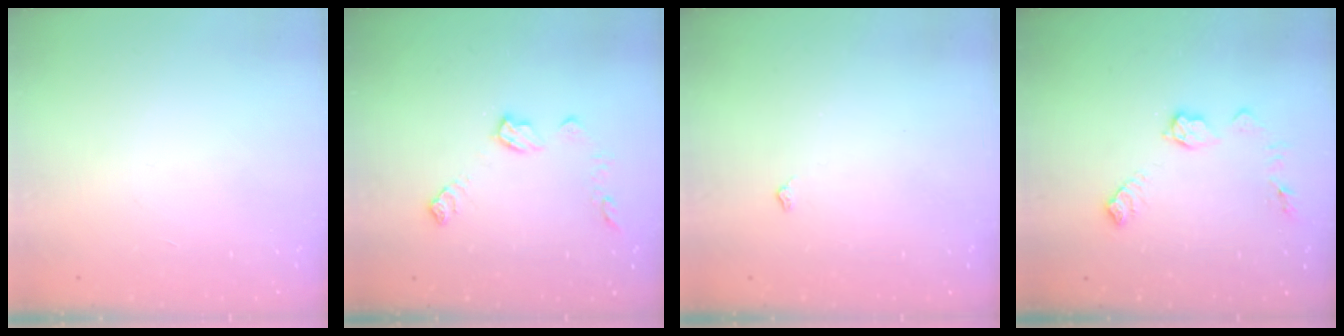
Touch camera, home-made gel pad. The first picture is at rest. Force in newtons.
{"total": 8.2, "press": 8.2, "slide": 0.3}
{"total": 3.0, "press": 3.0, "slide": 0.5}
{"total": 9.0, "press": 9.0, "slide": 0.4}